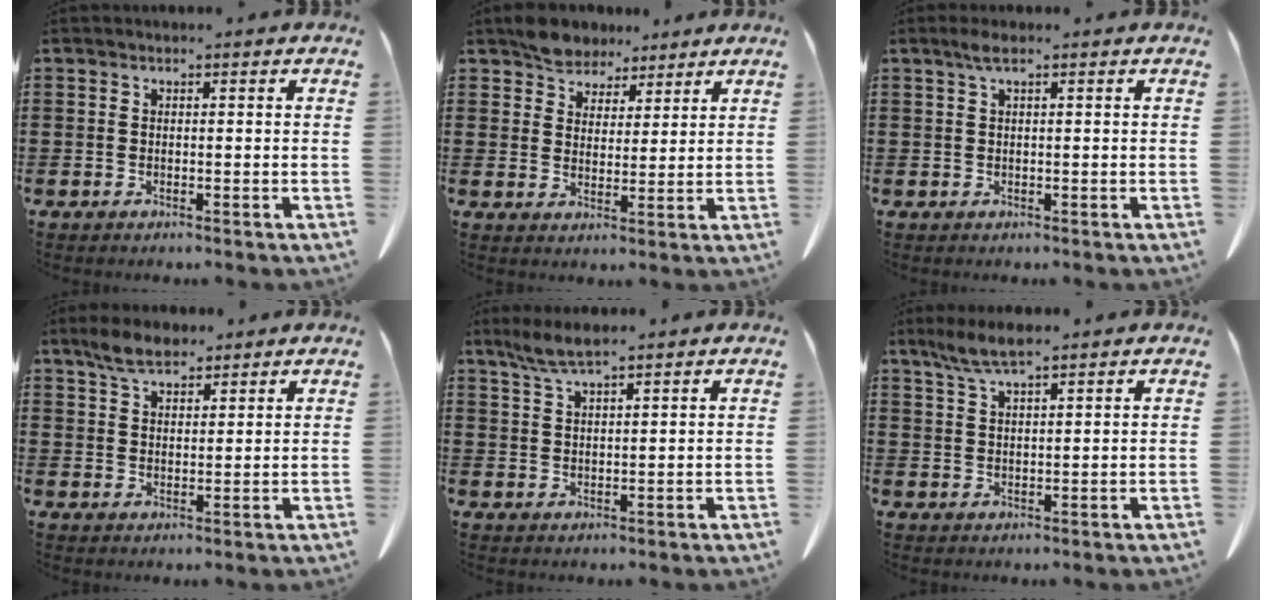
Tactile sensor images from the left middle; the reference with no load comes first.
{"total": 5.1, "force": [4.5, 2.5, 0.6], "torque": [-0.031, -0.003, 0.087]}
{"total": 1.5, "force": [0.6, 0.1, 1.4], "torque": [-0.029, 0.000, 0.011]}
{"total": 4.8, "force": [3.8, 1.9, 2.2], "torque": [-0.054, 0.001, 0.072]}
{"total": 4.0, "force": [3.0, 0.4, 2.6], "torque": [-0.060, -0.001, 0.055]}
{"total": 4.7, "force": [3.3, 0.6, 3.2], "torque": [-0.071, -0.001, 0.061]}